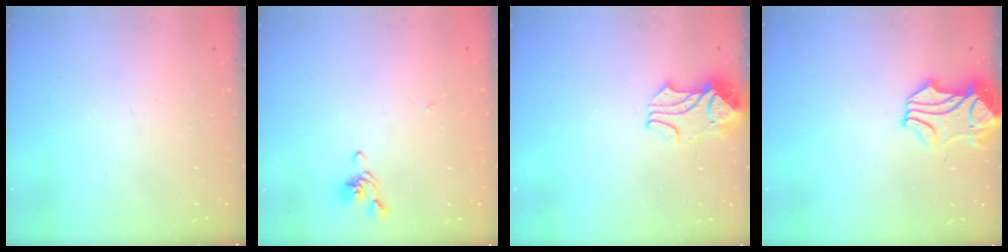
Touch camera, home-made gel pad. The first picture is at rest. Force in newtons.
{"total": 1.4, "press": 1.2, "slide": 0.6}
{"total": 2.2, "press": 2.1, "slide": 0.7}
{"total": 2.0, "press": 1.5, "slide": 1.4}